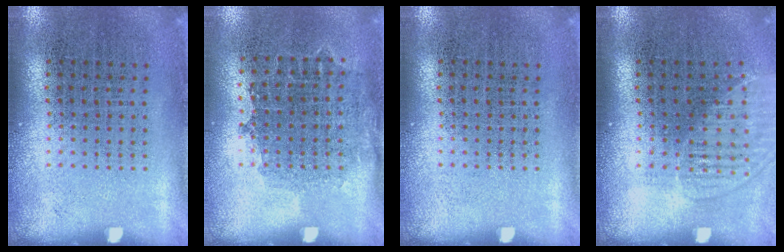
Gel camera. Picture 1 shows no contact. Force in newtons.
{"total": 0.8, "press": 0.7, "slide": 0.4}
{"total": 0.0}
{"total": 1.2, "press": 1.1, "slide": 0.5}